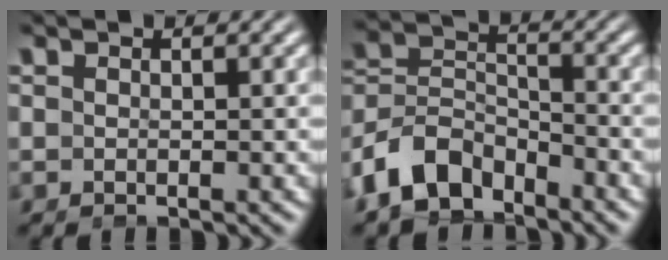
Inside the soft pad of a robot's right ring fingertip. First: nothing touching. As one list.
[{"total": 7.5, "force": [-4.9, 4.9, 2.9], "torque": [-0.051, -0.026, -0.084]}]